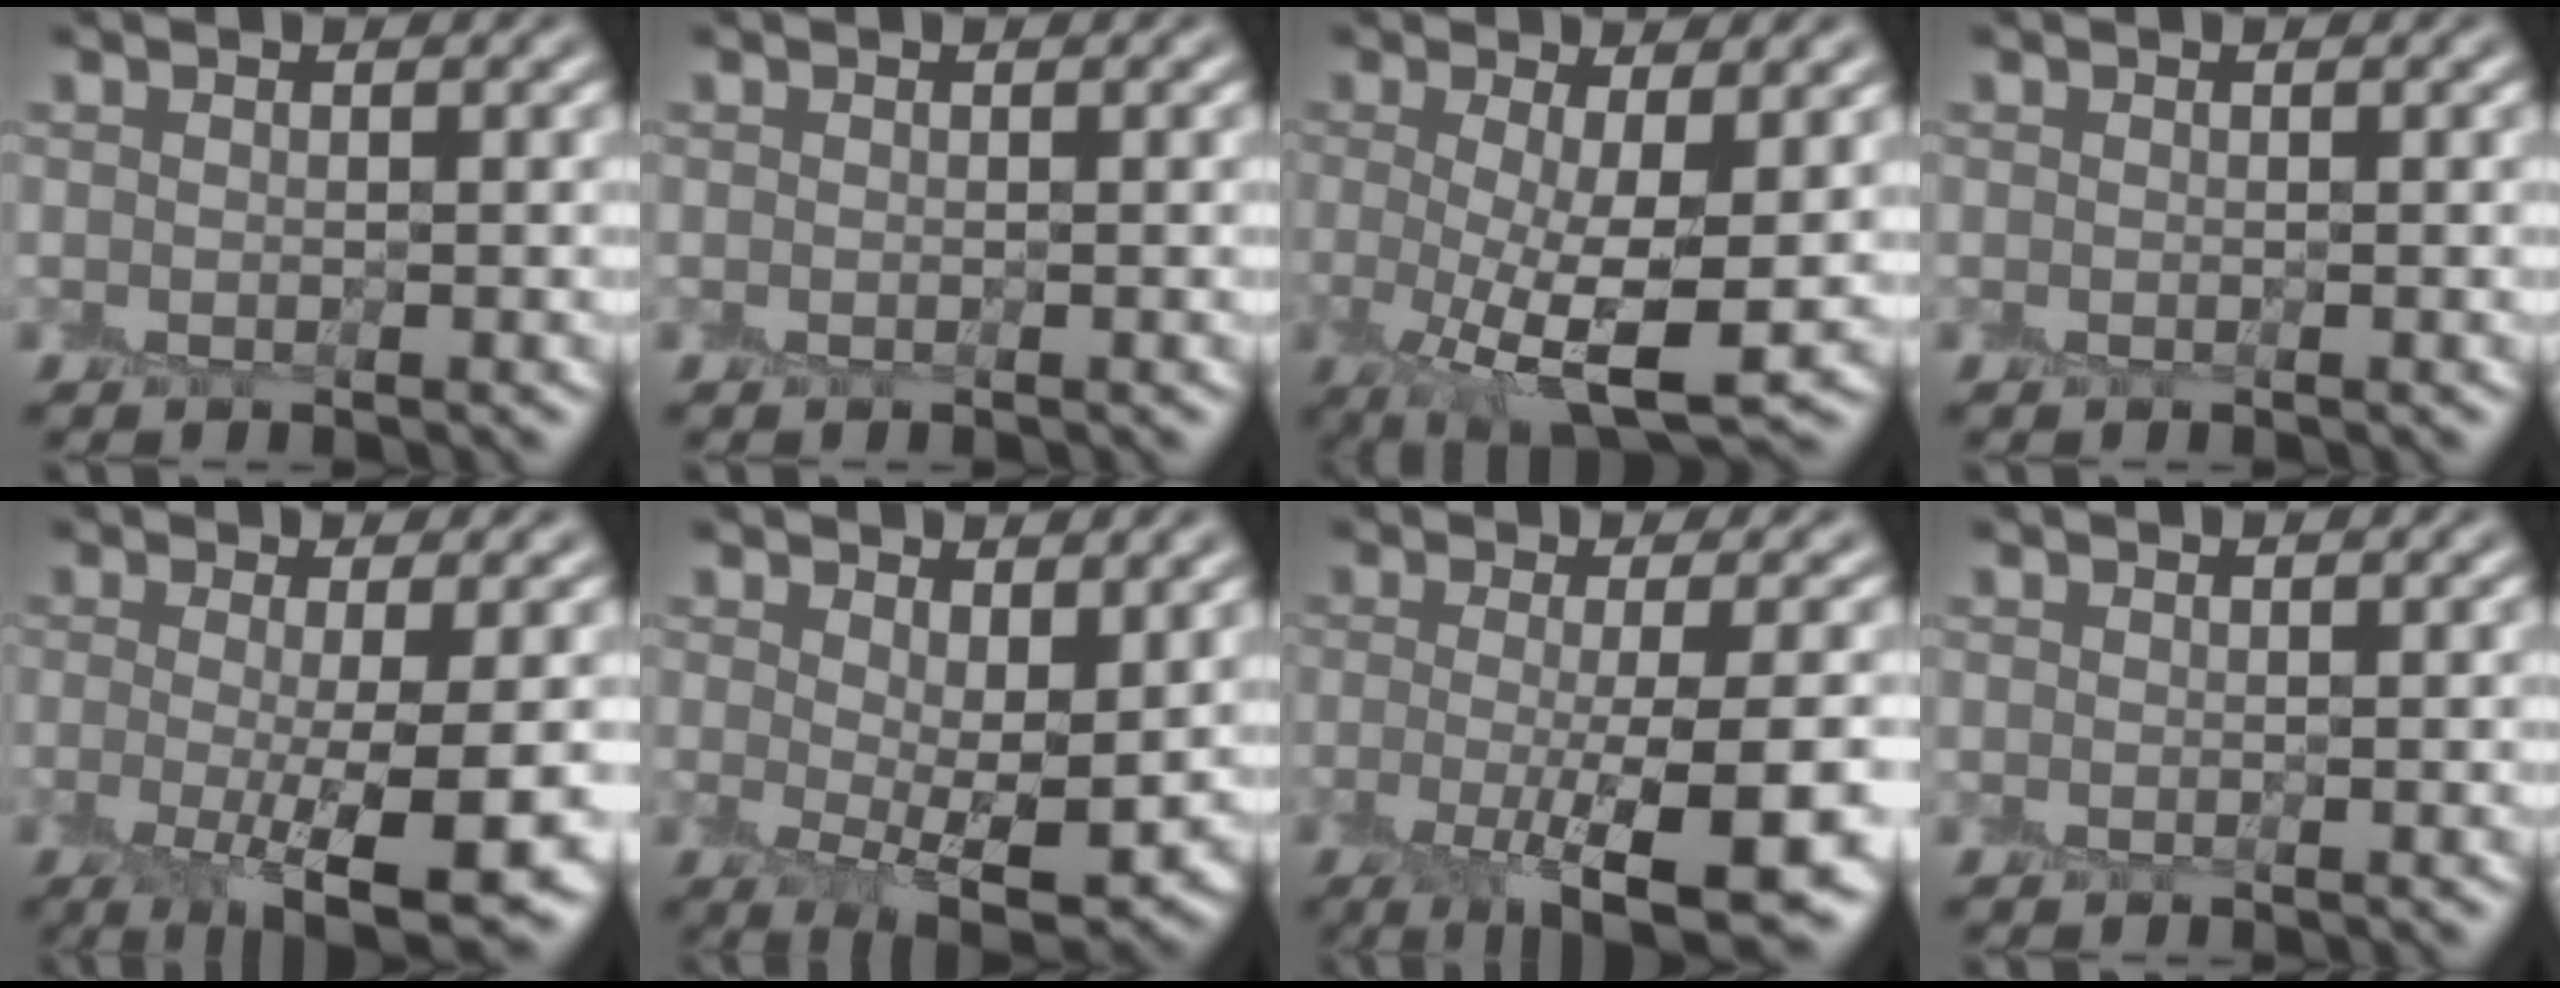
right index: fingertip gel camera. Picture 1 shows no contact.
{"total": 0.0}
{"total": 7.5, "force": [-0.3, 2.2, 7.2], "torque": [-0.131, -0.015, 0.000]}
{"total": 0.0}
{"total": 8.0, "force": [-1.9, 1.6, 7.6], "torque": [-0.122, -0.021, -0.023]}
{"total": 6.1, "force": [0.9, 2.7, 5.3], "torque": [-0.095, -0.020, 0.027]}
{"total": 9.2, "force": [-3.1, 2.0, 8.4], "torque": [-0.131, -0.020, -0.047]}
{"total": 0.0}